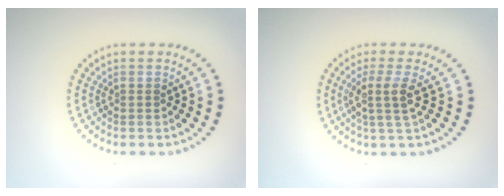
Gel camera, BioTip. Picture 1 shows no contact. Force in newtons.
{"total": 2.6, "press": 1.9, "slide": 1.7}